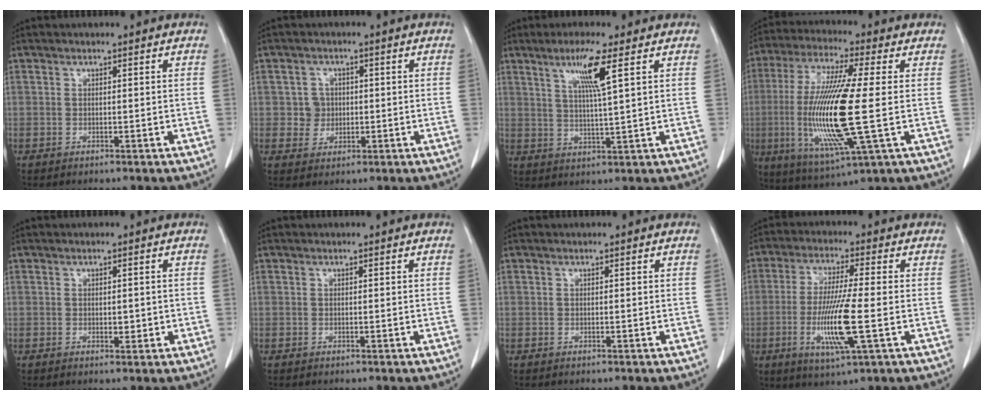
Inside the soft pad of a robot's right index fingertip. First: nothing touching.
{"total": 3.3, "force": [0.3, 3.3, 0.5], "torque": [0.000, 0.008, 0.006]}
{"total": 6.6, "force": [3.0, -0.9, 5.8], "torque": [-0.109, -0.004, 0.058]}
{"total": 17.5, "force": [-1.6, 1.4, 17.4], "torque": [-0.364, -0.014, -0.031]}
{"total": 1.5, "force": [-0.1, 0.9, 1.3], "torque": [-0.016, 0.000, 0.003]}
{"total": 0.0}
{"total": 0.0}
{"total": 10.8, "force": [-2.5, 0.1, 10.5], "torque": [-0.209, -0.019, -0.049]}